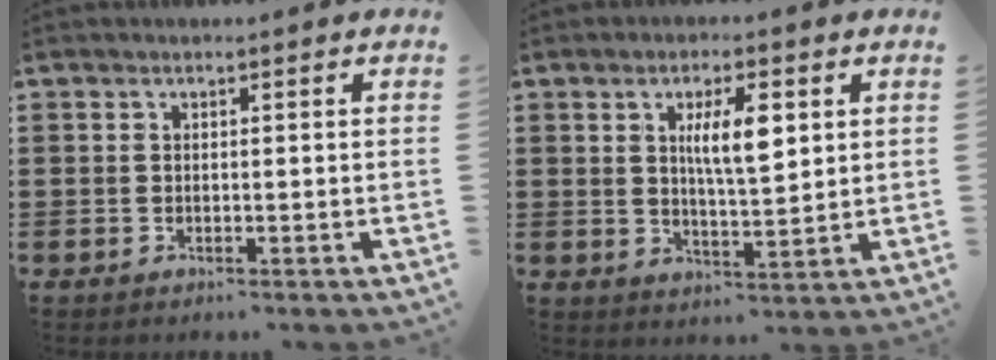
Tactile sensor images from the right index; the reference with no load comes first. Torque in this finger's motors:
{"motor_torque": [0.30, -0.01, 0.50, 0.13]}